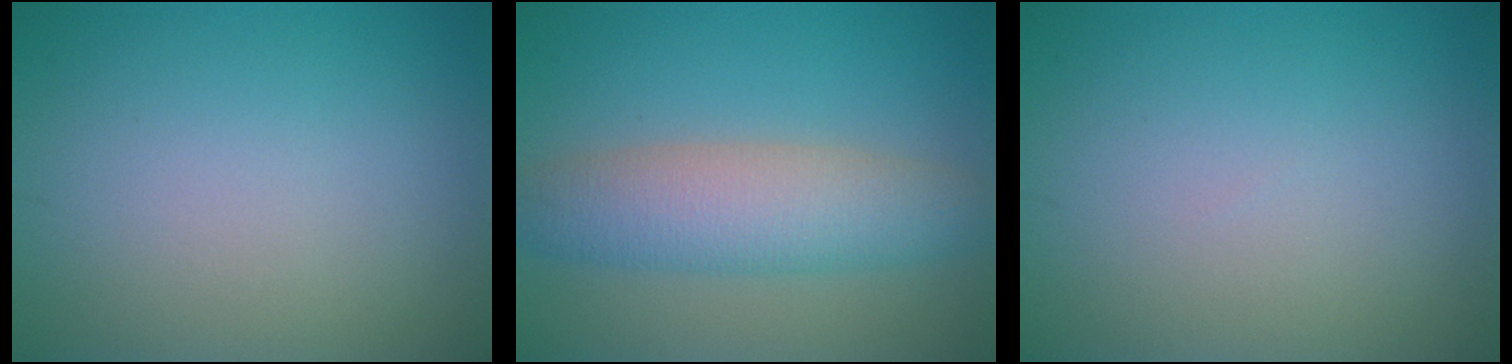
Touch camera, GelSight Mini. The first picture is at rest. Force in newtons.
{"total": 5.9, "press": 5.9, "slide": 0.4}
{"total": 0.0}